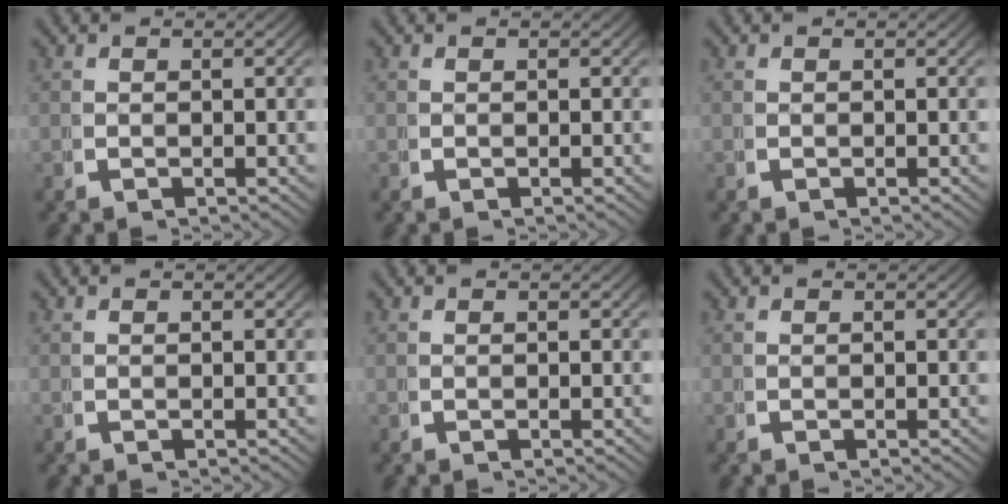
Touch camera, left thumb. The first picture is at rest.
{"total": 0.0}
{"total": 0.0}
{"total": 0.0}
{"total": 0.0}
{"total": 0.0}